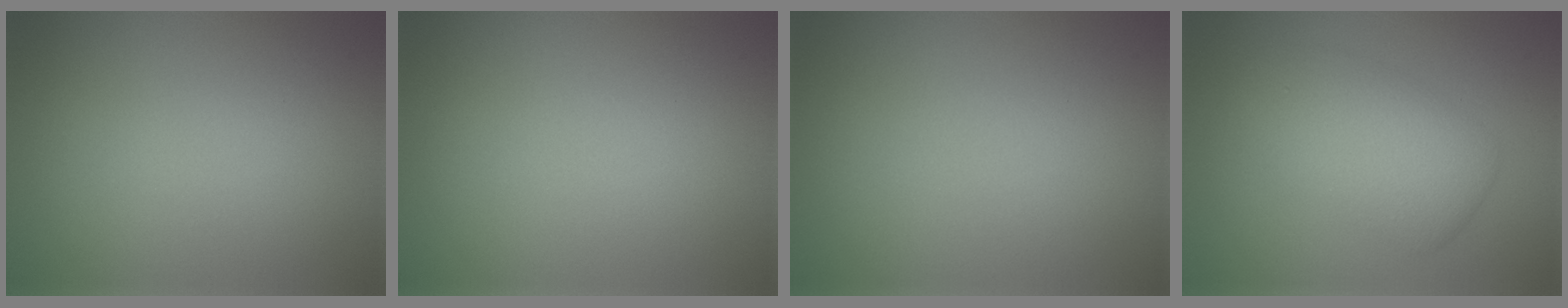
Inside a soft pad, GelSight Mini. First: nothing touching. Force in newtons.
{"total": 0.0}
{"total": 0.0}
{"total": 4.6, "press": 4.6, "slide": 0.1}